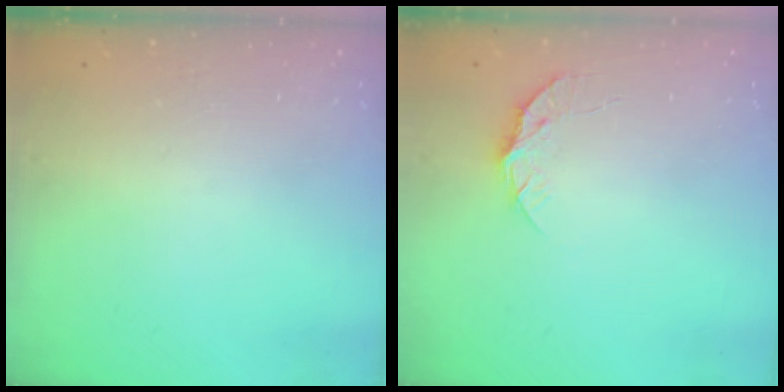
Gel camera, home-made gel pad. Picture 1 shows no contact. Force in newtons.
{"total": 8.1, "press": 8.1, "slide": 0.7}